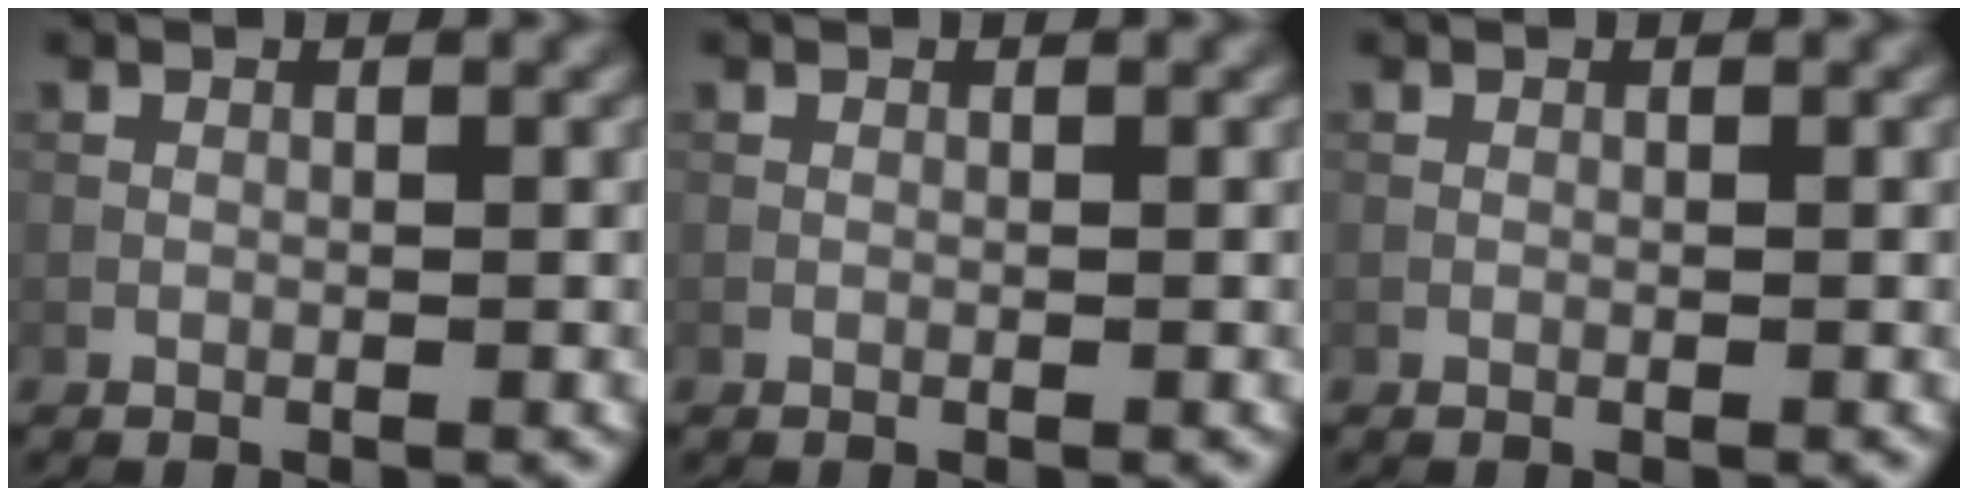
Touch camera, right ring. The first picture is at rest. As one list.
[{"total": 0.0}, {"total": 0.0}]